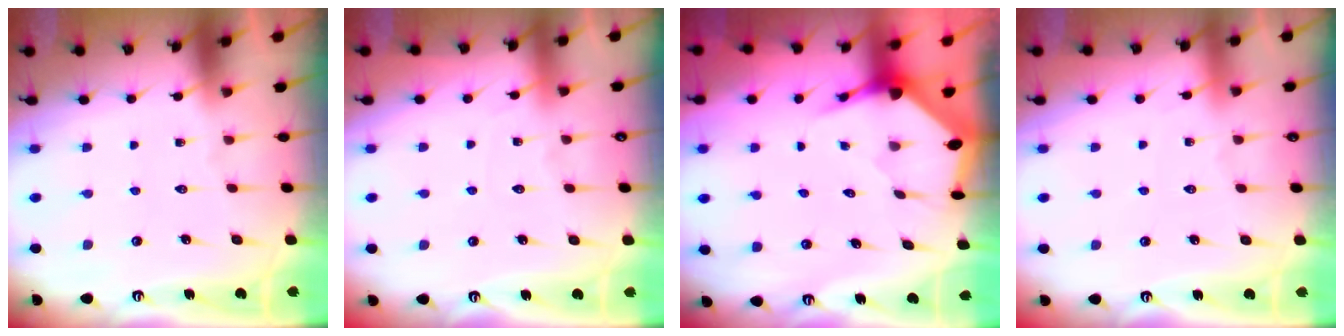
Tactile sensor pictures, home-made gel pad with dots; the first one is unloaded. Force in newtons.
{"total": 2.7, "press": 2.7, "slide": 0.3}
{"total": 3.6, "press": 3.5, "slide": 0.5}
{"total": 2.1, "press": 2.1, "slide": 0.3}